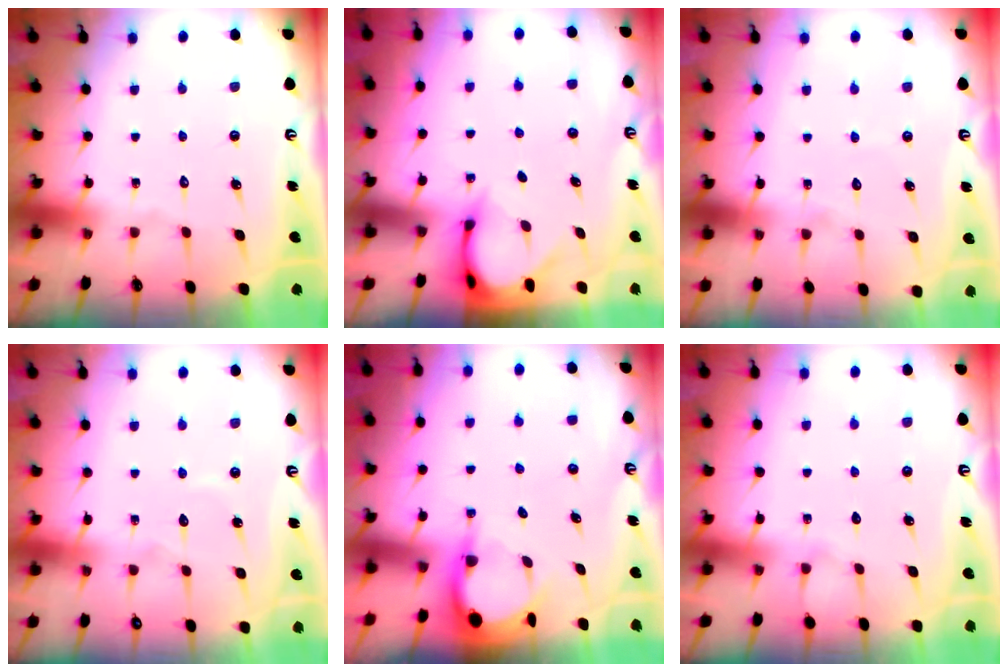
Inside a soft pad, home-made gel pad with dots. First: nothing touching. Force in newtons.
{"total": 3.4, "press": 3.4, "slide": 0.3}
{"total": 2.7, "press": 2.7, "slide": 0.3}
{"total": 4.9, "press": 4.9, "slide": 0.3}
{"total": 3.5, "press": 3.5, "slide": 0.2}
{"total": 3.4, "press": 3.3, "slide": 0.6}